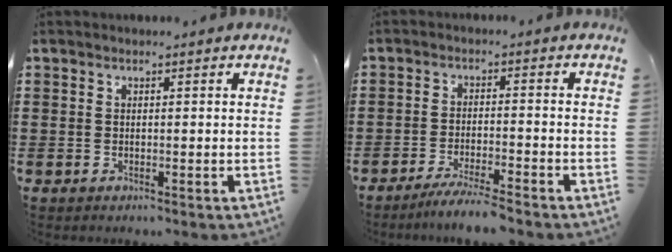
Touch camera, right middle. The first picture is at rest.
{"total": 4.4, "force": [-4.0, -0.3, 1.7], "torque": [-0.035, -0.009, -0.078]}